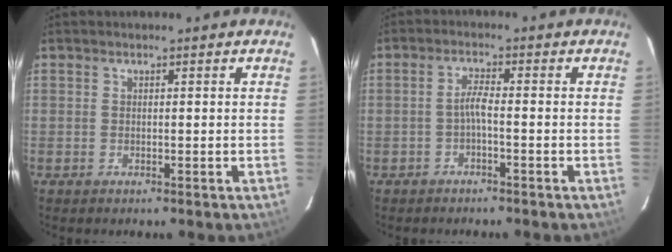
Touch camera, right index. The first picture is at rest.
{"total": 2.1, "force": [-1.1, 0.0, 1.8], "torque": [-0.040, 0.005, -0.022]}